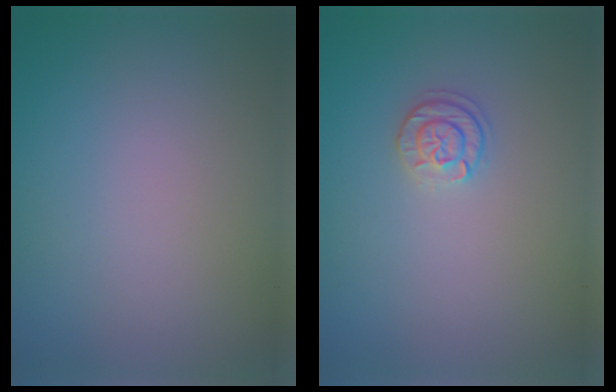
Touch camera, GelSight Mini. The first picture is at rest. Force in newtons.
{"total": 1.8, "press": 1.7, "slide": 0.4}